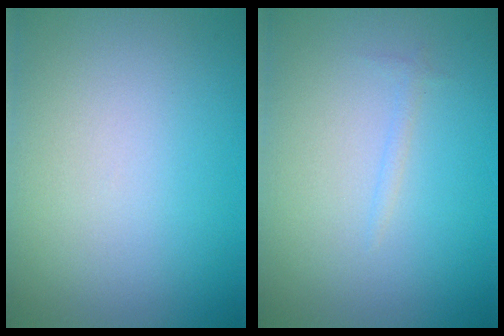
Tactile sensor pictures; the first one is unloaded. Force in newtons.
{"total": 0.6, "press": 0.6, "slide": 0.0}